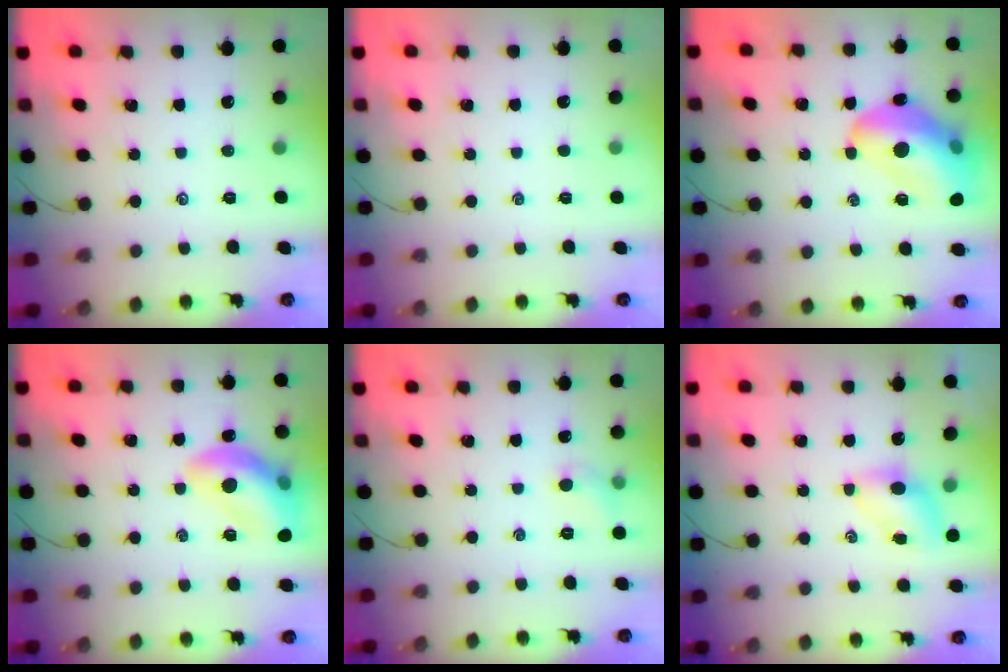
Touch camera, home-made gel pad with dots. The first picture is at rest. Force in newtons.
{"total": 0.0}
{"total": 18.8, "press": 18.3, "slide": 4.1}
{"total": 14.8, "press": 14.7, "slide": 2.2}
{"total": 4.8, "press": 4.6, "slide": 1.4}
{"total": 5.2, "press": 5.2, "slide": 0.4}